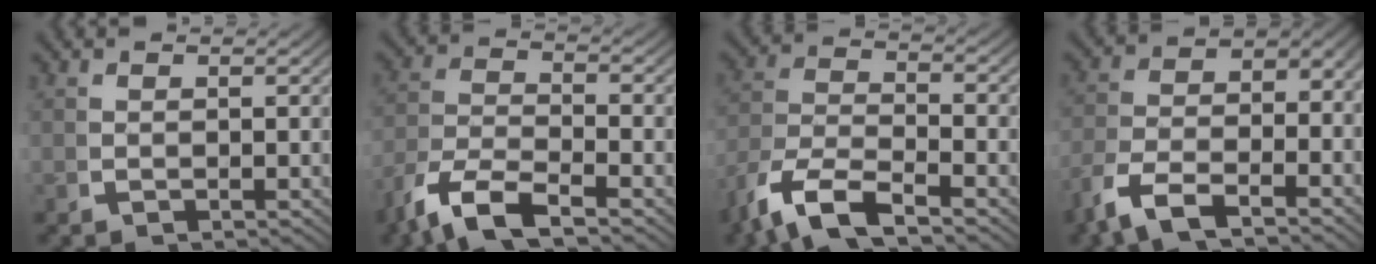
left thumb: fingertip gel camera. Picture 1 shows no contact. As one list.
[{"total": 7.0, "force": [-3.2, 4.1, 4.8], "torque": [-0.105, -0.019, -0.053]}, {"total": 7.6, "force": [-3.1, 4.7, 5.1], "torque": [-0.114, -0.022, -0.049]}, {"total": 7.3, "force": [-2.4, 4.5, 5.2], "torque": [-0.079, 0.000, -0.051]}]